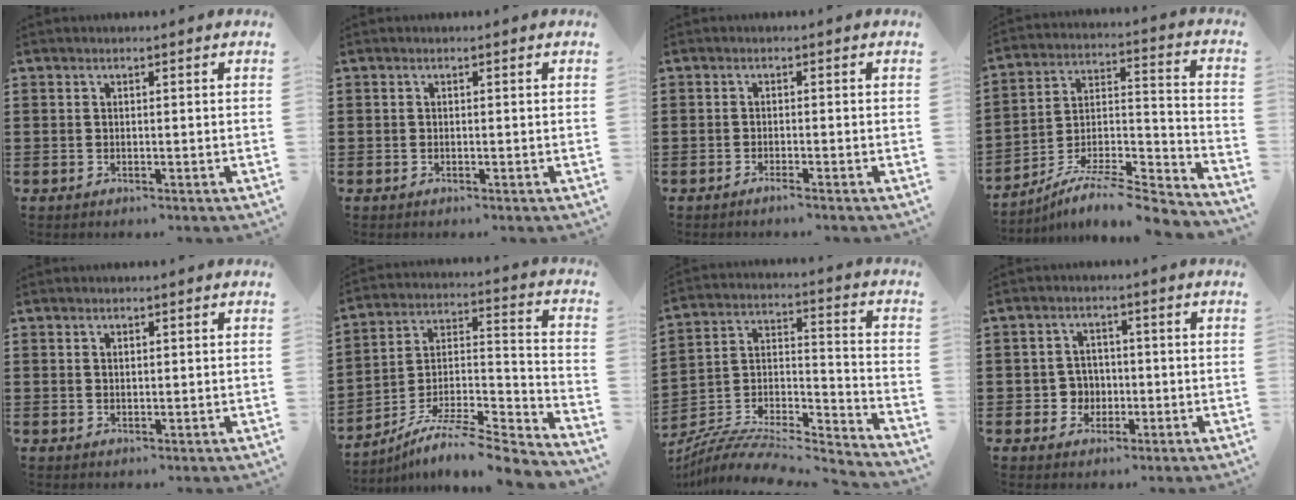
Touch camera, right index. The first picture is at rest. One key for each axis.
{"total": 0.0}
{"total": 1.1, "fx": -0.9, "fy": -0.2, "fz": 0.5, "tx": -0.010, "ty": -0.004, "tz": -0.017}
{"total": 7.0, "fx": -6.2, "fy": 1.0, "fz": 3.0, "tx": -0.047, "ty": 0.002, "tz": -0.124}
{"total": 0.7, "fx": 0.4, "fy": 0.3, "fz": 0.4, "tx": -0.009, "ty": 0.002, "tz": 0.008}
{"total": 7.4, "fx": -6.3, "fy": 1.2, "fz": 3.8, "tx": -0.061, "ty": 0.003, "tz": -0.125}
{"total": 6.8, "fx": -6.2, "fy": 1.7, "fz": 2.2, "tx": -0.041, "ty": -0.006, "tz": -0.122}
{"total": 3.8, "fx": -1.0, "fy": 3.5, "fz": 1.1, "tx": -0.033, "ty": 0.006, "tz": -0.022}